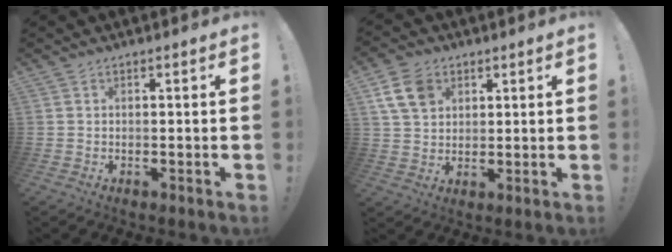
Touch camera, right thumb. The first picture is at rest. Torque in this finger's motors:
{"motor_torque": [0.09, 0.09, 0.20, 0.15, 0.00]}